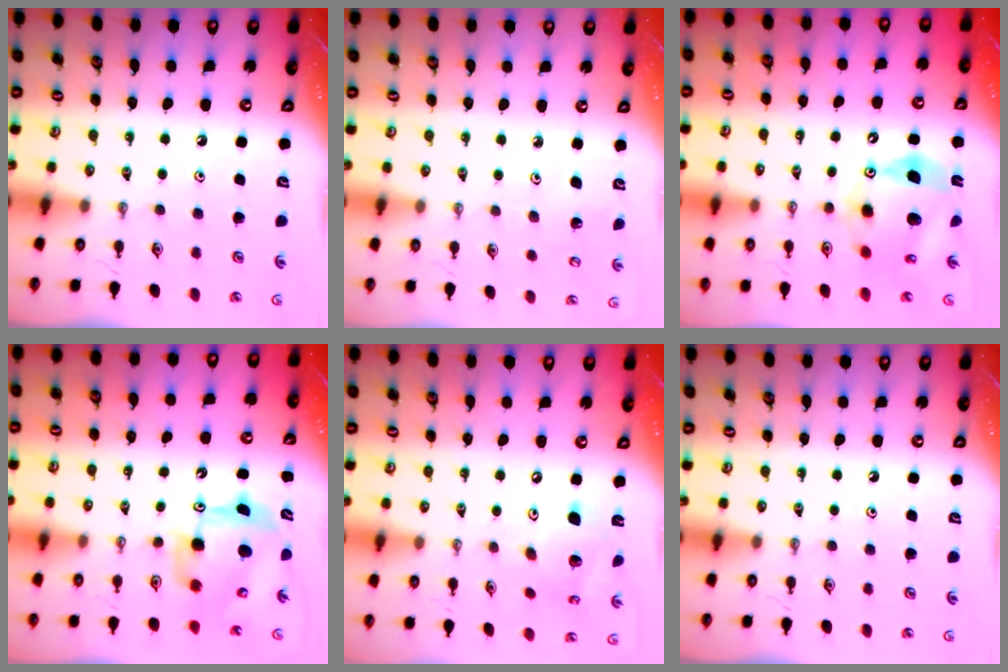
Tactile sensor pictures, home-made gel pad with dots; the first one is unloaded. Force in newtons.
{"total": 2.9, "press": 2.9, "slide": 0.2}
{"total": 14.9, "press": 14.8, "slide": 1.5}
{"total": 10.2, "press": 10.2, "slide": 0.5}
{"total": 13.6, "press": 13.5, "slide": 1.4}
{"total": 0.0}